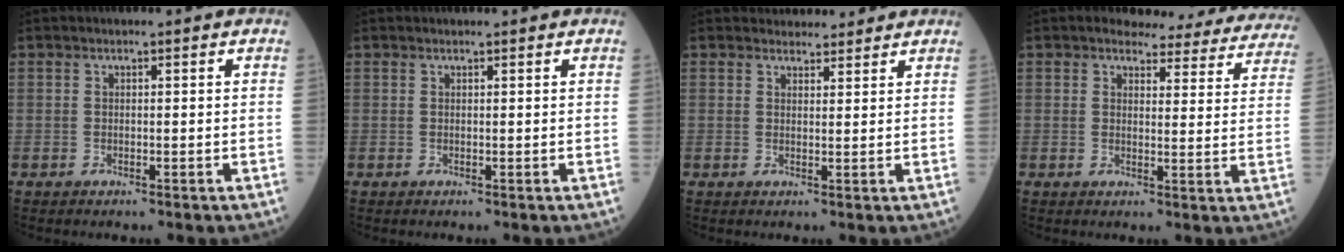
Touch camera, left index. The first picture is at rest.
{"total": 0.9, "force": [0.9, 0.0, 0.1], "torque": [-0.004, 0.008, 0.015]}
{"total": 4.3, "force": [4.1, 1.3, 0.3], "torque": [0.004, 0.008, 0.049]}
{"total": 16.3, "force": [15.2, 4.4, 3.6], "torque": [-0.009, -0.050, 0.144]}